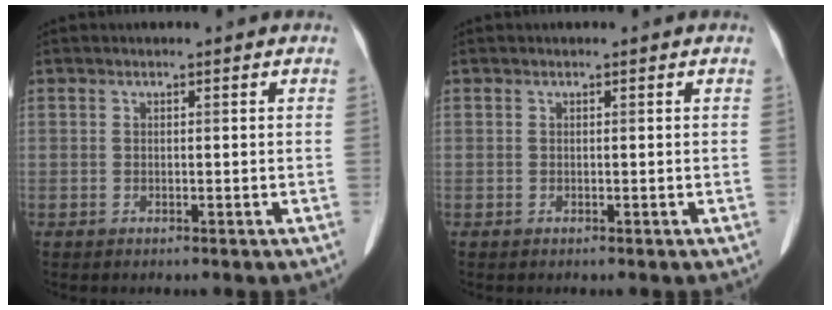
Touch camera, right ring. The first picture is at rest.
{"total": 0.0}